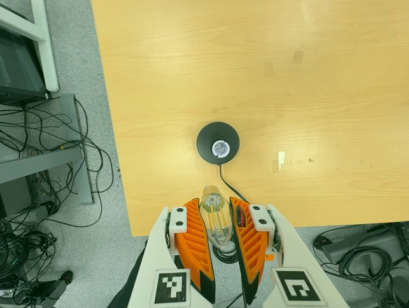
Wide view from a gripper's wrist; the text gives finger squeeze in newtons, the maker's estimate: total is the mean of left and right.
{"total": 21.2, "left": 25.5, "right": 16.9}